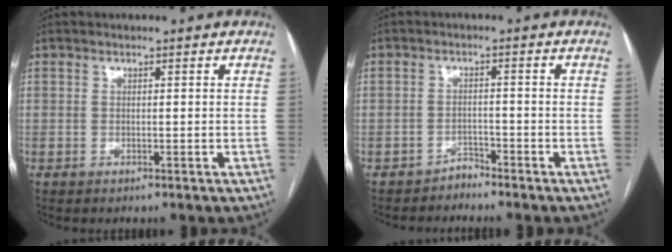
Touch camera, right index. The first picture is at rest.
{"total": 1.9, "force": [-1.7, 0.5, -0.3], "torque": [0.013, 0.000, -0.030]}